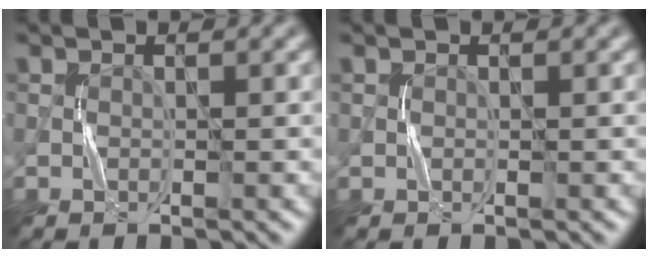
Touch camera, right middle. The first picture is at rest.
{"total": 0.0}